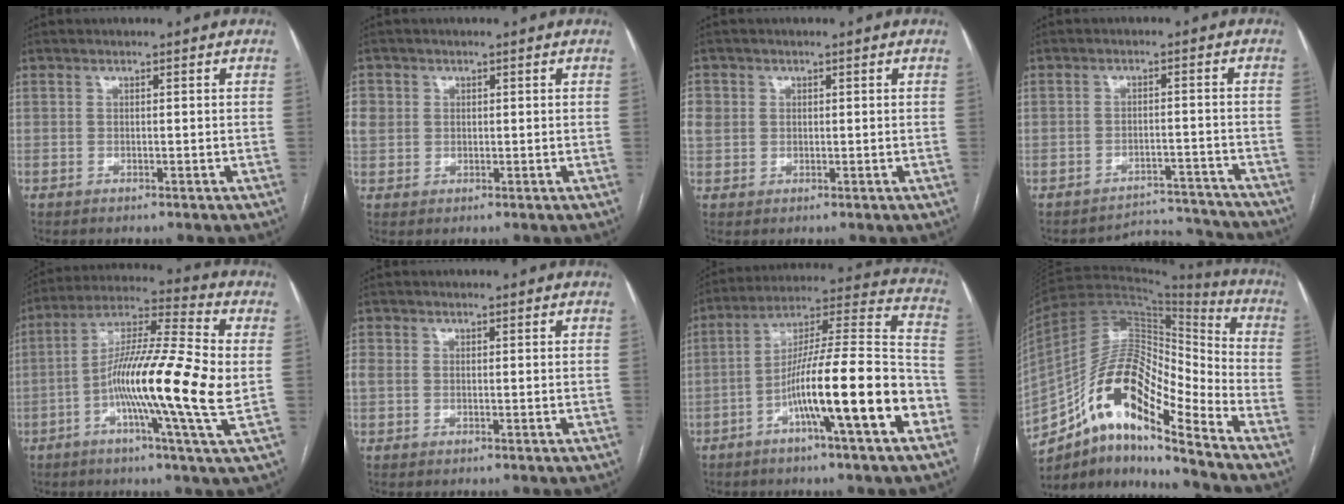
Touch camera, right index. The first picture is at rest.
{"total": 5.8, "force": [1.2, 5.3, 2.1], "torque": [-0.069, 0.017, 0.031]}
{"total": 4.8, "force": [1.0, 4.4, 1.8], "torque": [-0.057, 0.017, 0.026]}
{"total": 7.5, "force": [-7.2, 0.8, -1.9], "torque": [0.034, 0.034, -0.093]}
{"total": 17.5, "force": [-2.1, 0.1, 17.4], "torque": [-0.307, 0.000, -0.053]}
{"total": 1.8, "force": [0.1, 1.5, 1.0], "torque": [-0.036, 0.017, 0.007]}
{"total": 18.3, "force": [-7.2, 0.9, 16.8], "torque": [-0.268, 0.010, -0.120]}
{"total": 17.6, "force": [-10.6, 4.5, 13.3], "torque": [-0.244, 0.042, -0.181]}